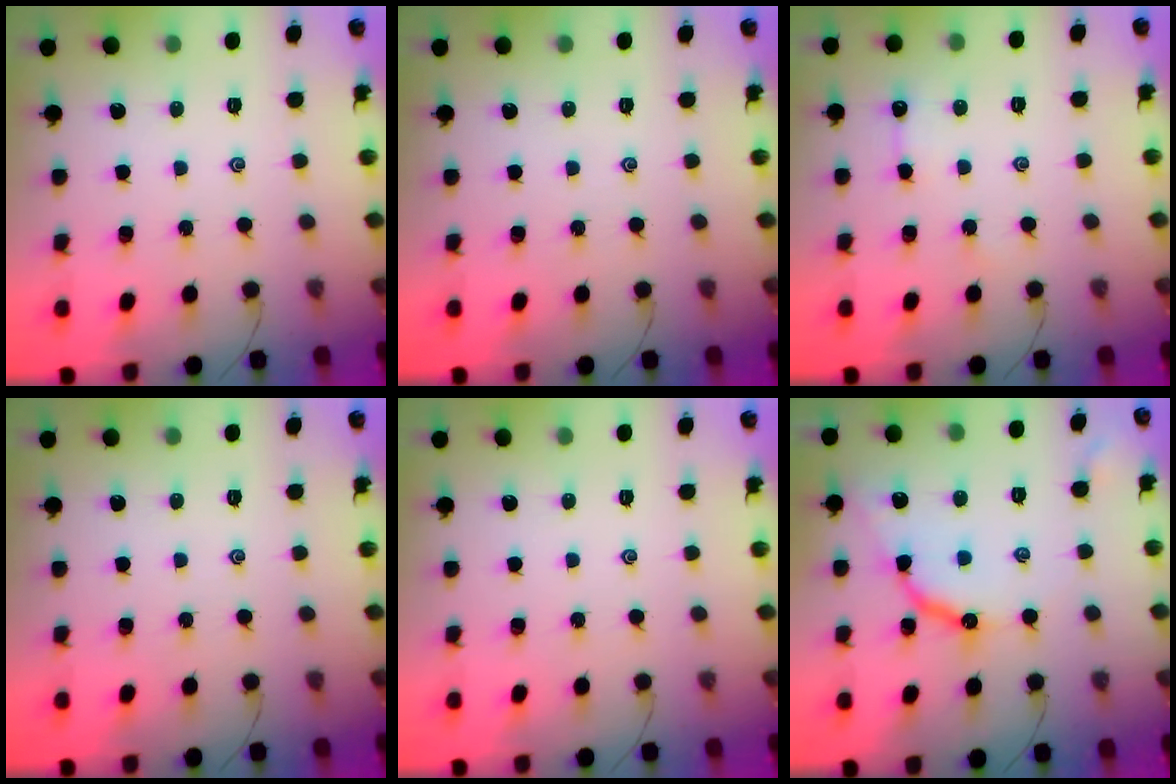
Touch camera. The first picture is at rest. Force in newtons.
{"total": 0.0}
{"total": 3.0, "press": 3.0, "slide": 0.4}
{"total": 0.0}
{"total": 0.0}
{"total": 9.3, "press": 9.3, "slide": 0.8}